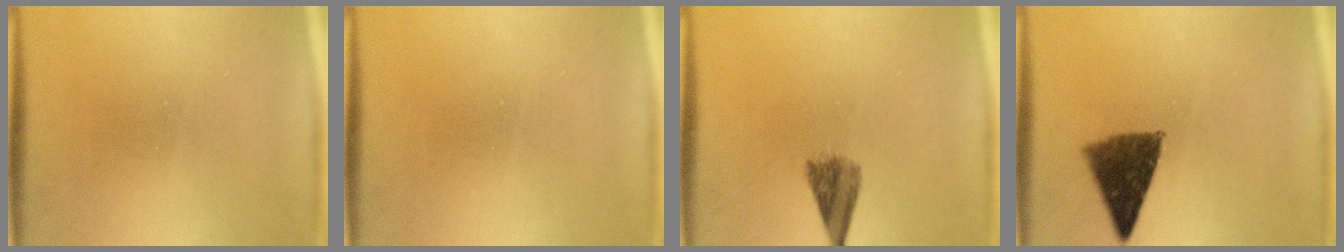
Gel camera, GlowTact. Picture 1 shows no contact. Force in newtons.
{"total": 0.0}
{"total": 3.5}
{"total": 8.5}